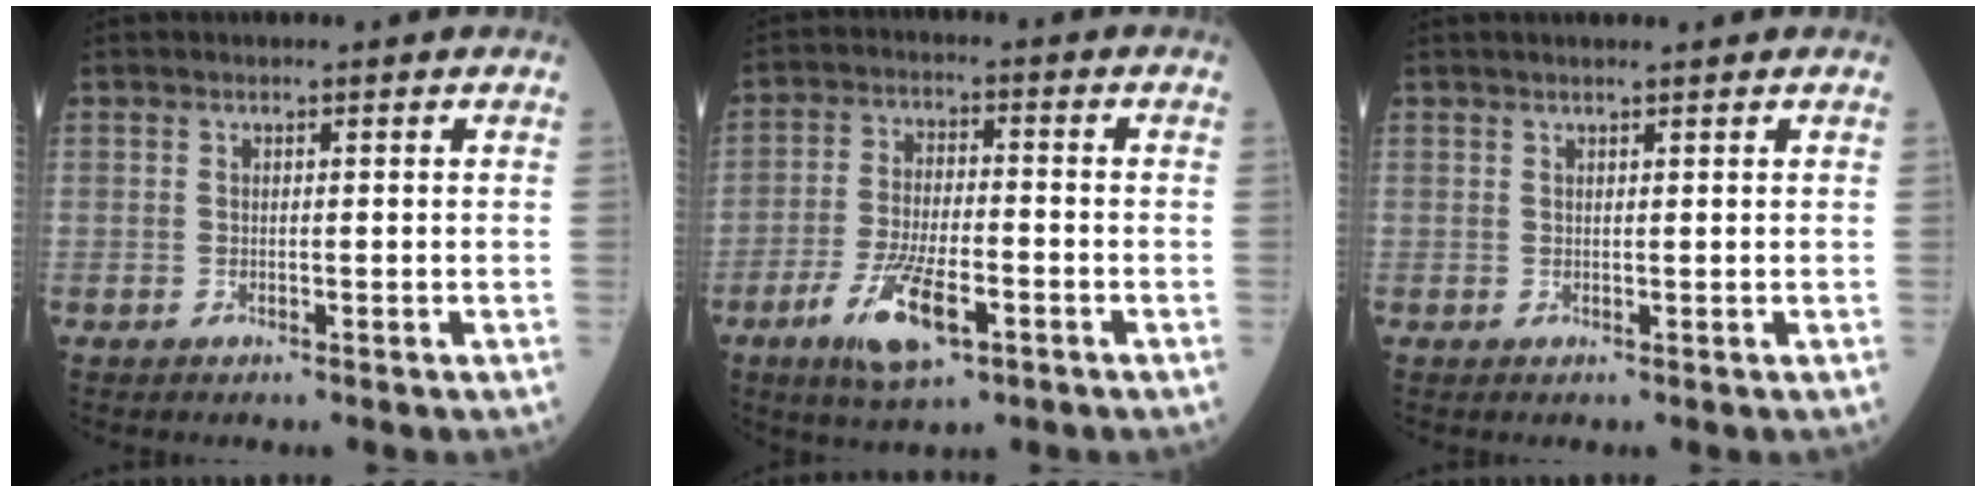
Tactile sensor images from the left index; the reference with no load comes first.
{"total": 9.7, "force": [-4.7, 3.0, 7.9], "torque": [-0.158, -0.013, -0.082]}
{"total": 2.3, "force": [2.0, -0.2, 1.1], "torque": [-0.009, 0.016, 0.032]}